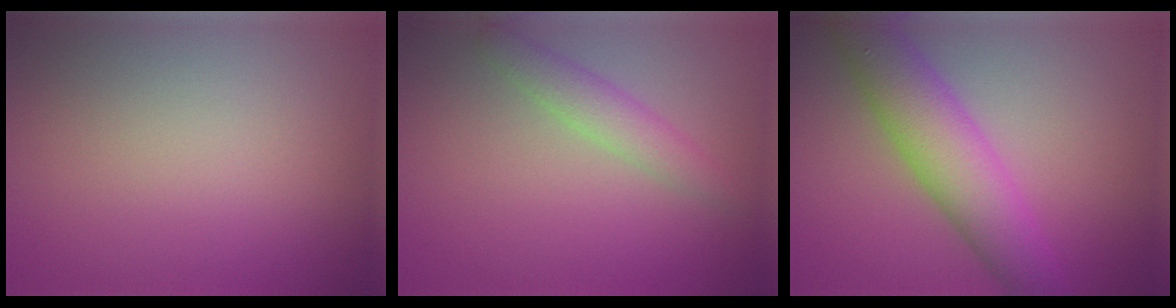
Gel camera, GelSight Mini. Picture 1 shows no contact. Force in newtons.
{"total": 2.4, "press": 2.4, "slide": 0.2}
{"total": 6.6, "press": 6.6, "slide": 0.1}